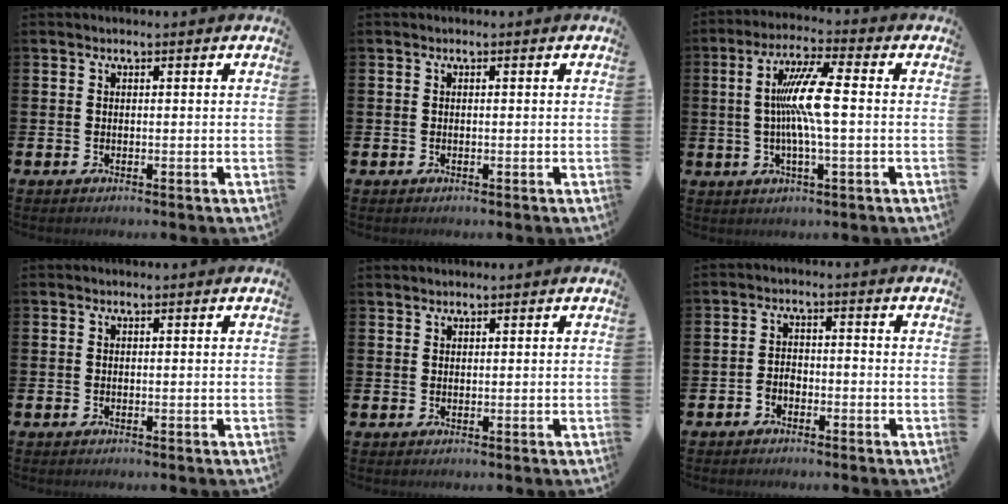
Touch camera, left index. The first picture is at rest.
{"total": 0.0}
{"total": 8.8, "force": [0.4, 1.3, 8.7], "torque": [-0.170, 0.004, -0.001]}
{"total": 0.0}
{"total": 1.2, "force": [1.2, 0.3, -0.1], "torque": [0.009, -0.001, 0.021]}
{"total": 1.9, "force": [-1.5, 1.0, 0.6], "torque": [-0.015, 0.005, -0.034]}